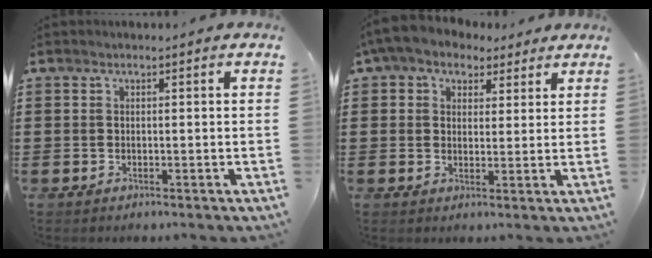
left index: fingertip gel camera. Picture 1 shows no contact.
{"total": 5.1, "force": [3.6, 3.1, 1.9], "torque": [-0.057, 0.001, 0.066]}